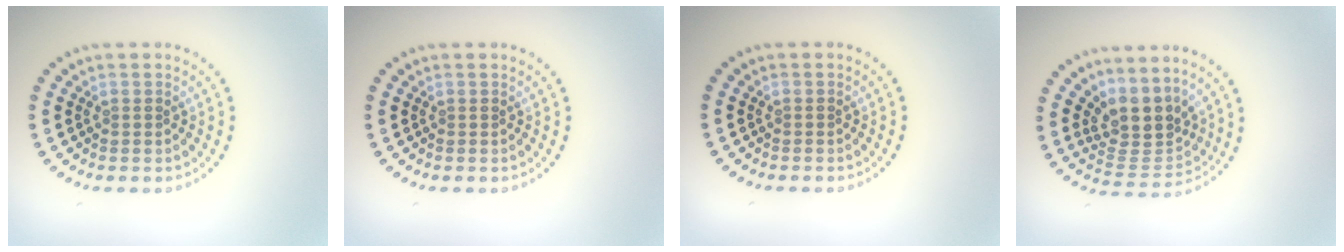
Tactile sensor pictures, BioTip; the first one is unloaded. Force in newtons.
{"total": 0.0}
{"total": 0.0}
{"total": 4.1, "press": 3.3, "slide": 2.5}